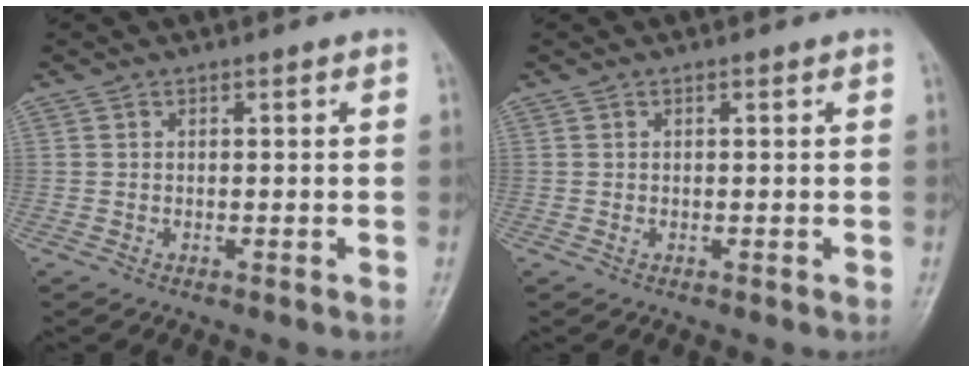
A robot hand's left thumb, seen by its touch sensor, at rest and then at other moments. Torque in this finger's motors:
{"motor_torque": [-0.01, 0.11, 0.21, -0.02, 0.00]}